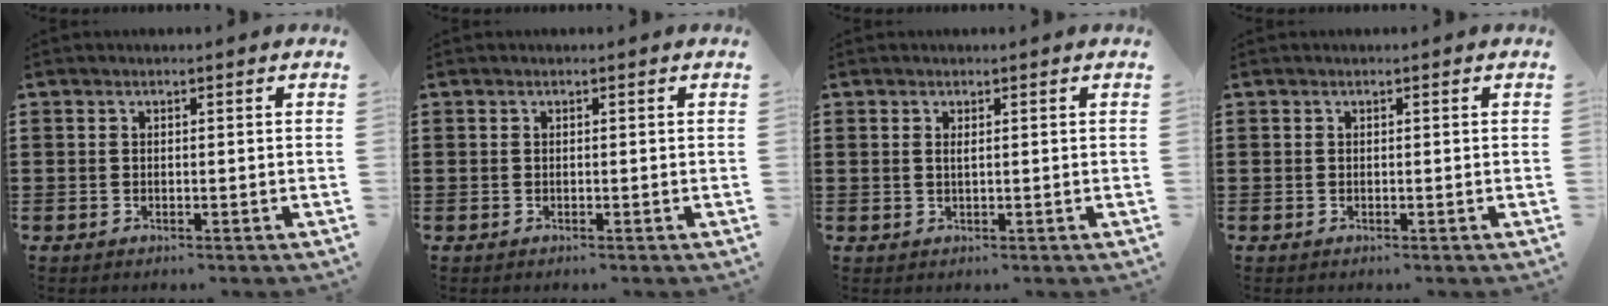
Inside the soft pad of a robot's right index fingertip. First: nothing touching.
{"total": 0.0}
{"total": 0.6, "force": [0.2, 0.2, 0.6], "torque": [-0.013, 0.000, 0.005]}
{"total": 0.0}